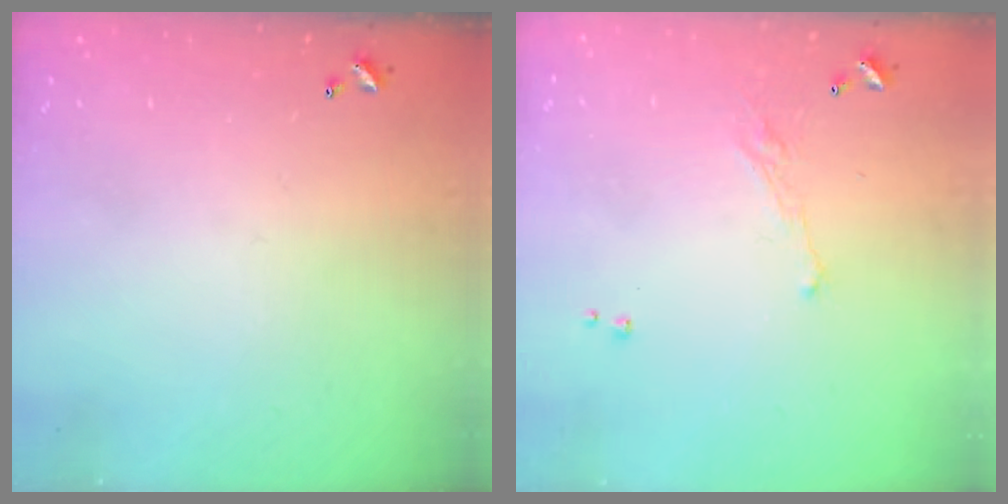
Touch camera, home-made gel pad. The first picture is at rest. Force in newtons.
{"total": 1.9, "press": 1.7, "slide": 0.8}